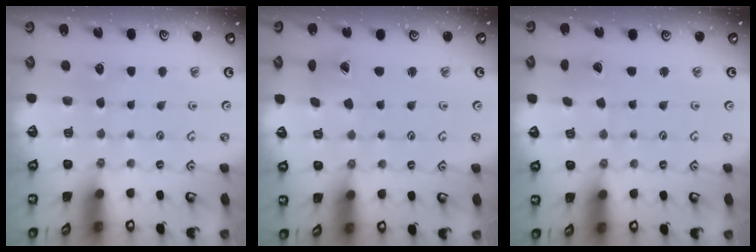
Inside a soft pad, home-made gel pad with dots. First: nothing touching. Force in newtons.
{"total": 2.9, "press": 2.9, "slide": 0.4}
{"total": 1.1, "press": 1.1, "slide": 0.1}